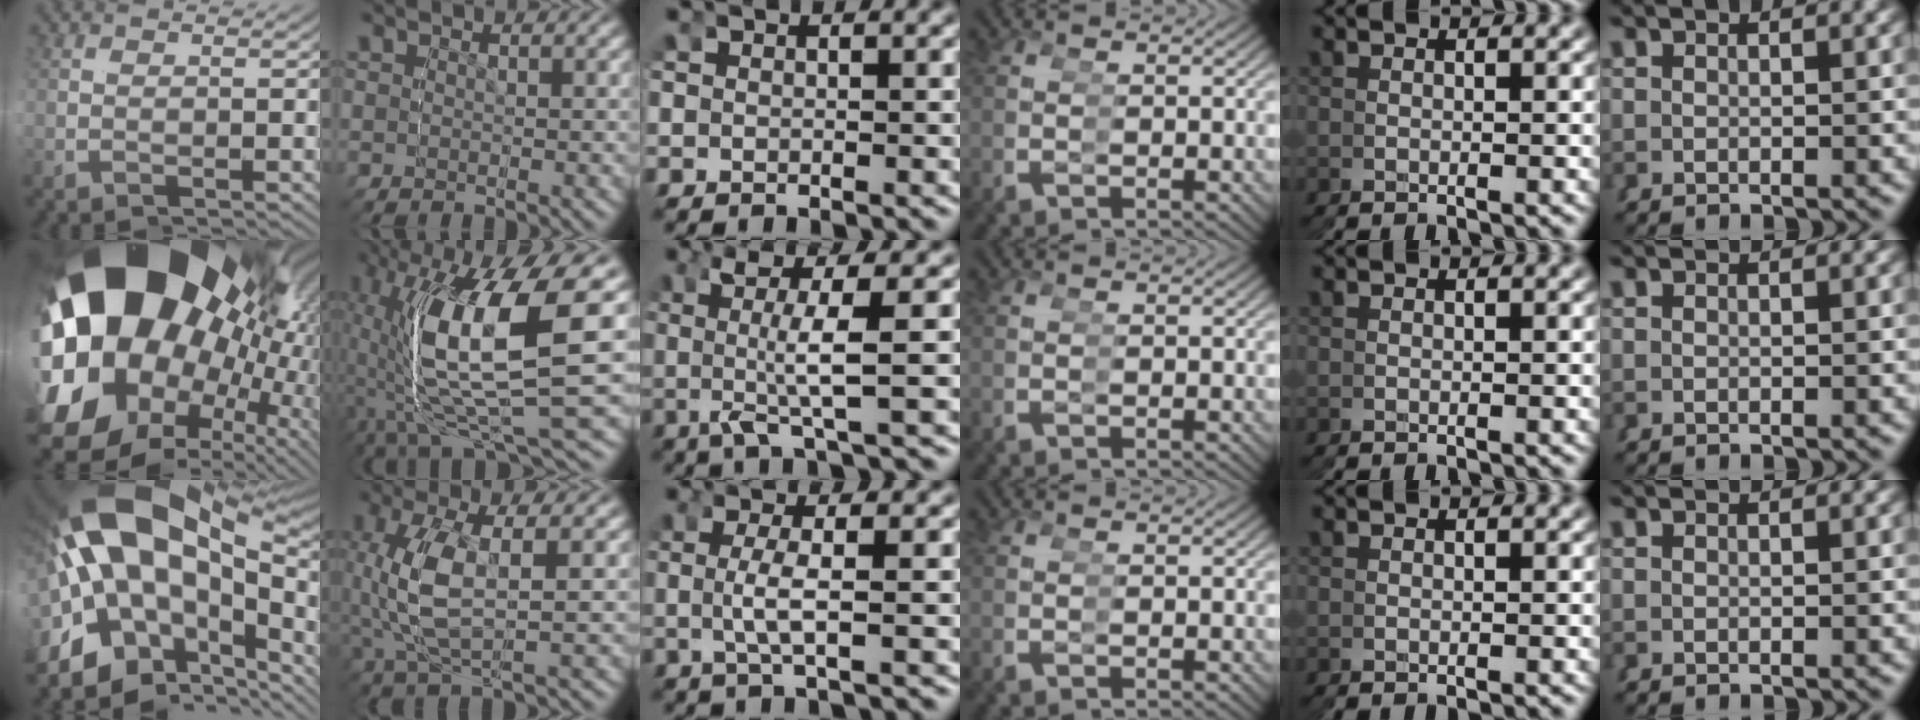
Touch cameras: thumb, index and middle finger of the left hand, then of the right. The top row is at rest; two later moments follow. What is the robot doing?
{"motion": "grasp_and_lifting", "object": "glasses"}